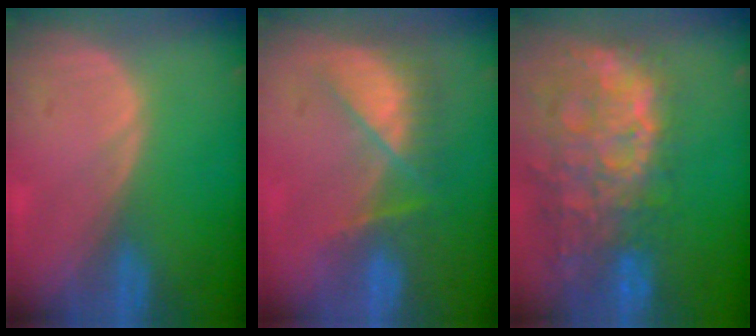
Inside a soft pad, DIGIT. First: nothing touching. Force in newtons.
{"total": 8.2, "press": 7.0, "slide": 4.3}
{"total": 14.0, "press": 11.4, "slide": 8.2}